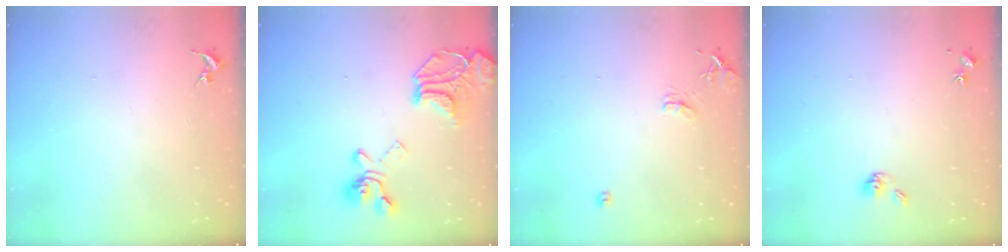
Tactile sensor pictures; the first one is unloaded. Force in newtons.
{"total": 19.9, "press": 19.8, "slide": 2.0}
{"total": 8.6, "press": 8.6, "slide": 0.8}
{"total": 5.8, "press": 5.3, "slide": 2.3}